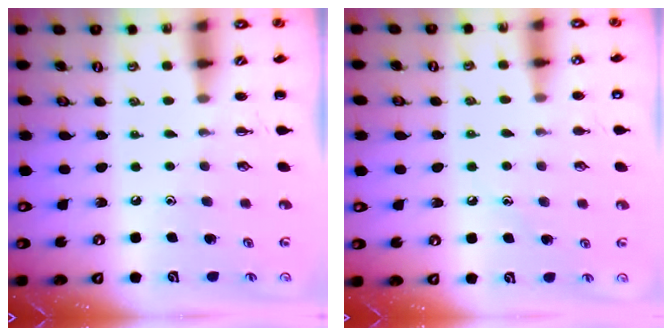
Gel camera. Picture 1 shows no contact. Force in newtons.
{"total": 8.3, "press": 8.0, "slide": 2.4}